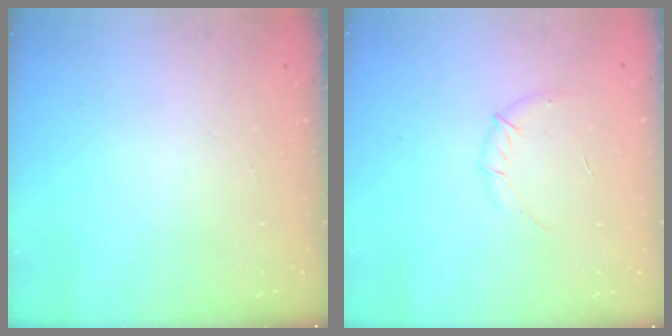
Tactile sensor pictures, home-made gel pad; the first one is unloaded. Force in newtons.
{"total": 5.7, "press": 5.5, "slide": 1.6}